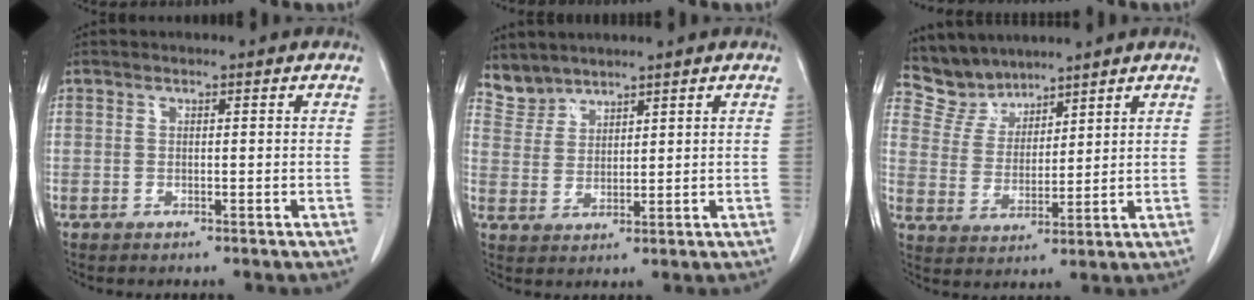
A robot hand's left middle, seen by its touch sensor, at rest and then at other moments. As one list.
[{"total": 3.9, "force": [3.7, 1.1, -0.5], "torque": [0.008, 0.007, 0.083]}, {"total": 6.2, "force": [5.8, 2.0, -0.3], "torque": [-0.002, 0.007, 0.128]}]